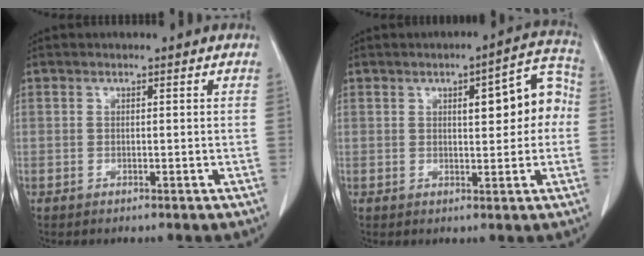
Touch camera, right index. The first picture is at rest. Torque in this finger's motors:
{"motor_torque": [0.78, 0.32, 0.21, 0.03]}